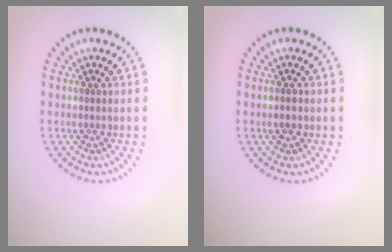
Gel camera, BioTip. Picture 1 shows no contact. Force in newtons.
{"total": 0.9, "press": 0.8, "slide": 0.3}